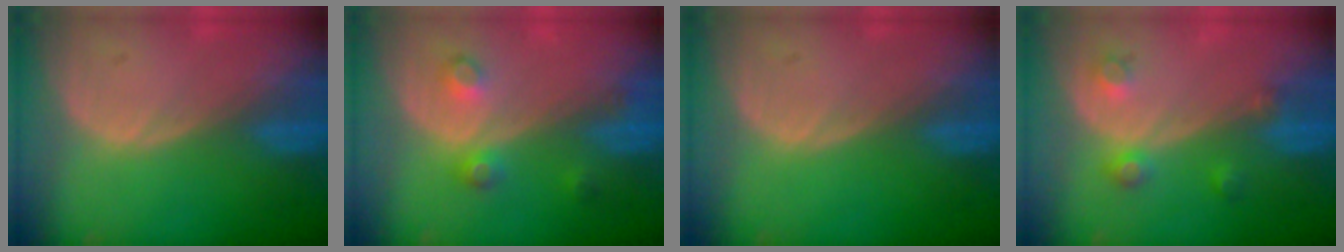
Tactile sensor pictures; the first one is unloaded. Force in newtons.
{"total": 3.5, "press": 3.2, "slide": 1.4}
{"total": 0.0}
{"total": 3.6, "press": 3.2, "slide": 1.6}